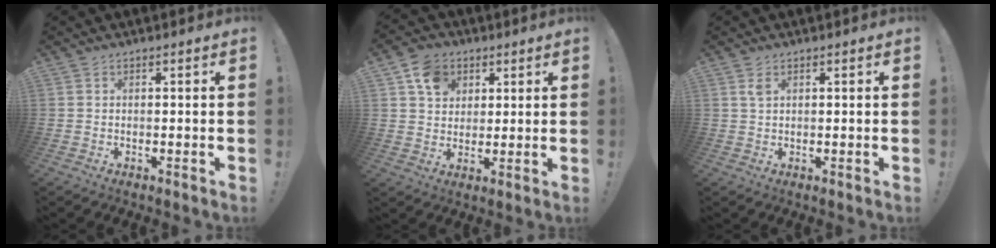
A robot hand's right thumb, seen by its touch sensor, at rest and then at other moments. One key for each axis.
{"total": 8.8, "fx": 4.0, "fy": 7.3, "fz": 3.0, "tx": -0.041, "ty": -0.015, "tz": 0.079}
{"total": 1.9, "fx": 1.0, "fy": 0.9, "fz": 1.3, "tx": -0.026, "ty": 0.000, "tz": 0.017}